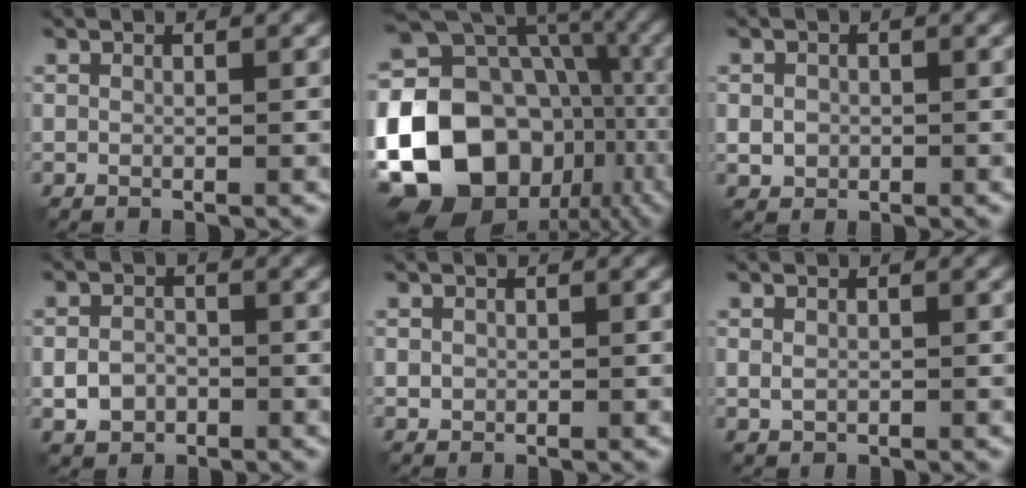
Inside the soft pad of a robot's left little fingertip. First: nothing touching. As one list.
[{"total": 22.6, "force": [-5.6, 18.6, 11.5], "torque": [-0.226, -0.010, -0.110]}, {"total": 1.6, "force": [-0.1, 1.5, 0.6], "torque": [-0.007, -0.005, -0.002]}, {"total": 2.6, "force": [-1.0, 2.1, 1.3], "torque": [-0.022, 0.000, -0.021]}, {"total": 0.8, "force": [0.0, 0.8, 0.2], "torque": [0.002, -0.003, 0.000]}, {"total": 1.1, "force": [0.0, 0.9, 0.7], "torque": [-0.014, -0.002, 0.001]}]